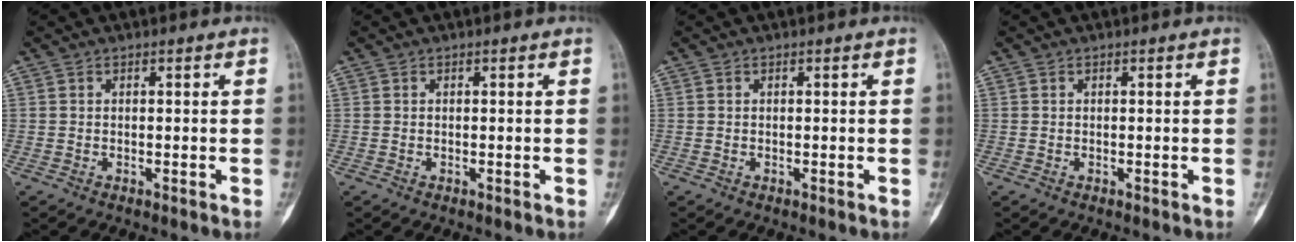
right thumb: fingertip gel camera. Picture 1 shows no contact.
{"total": 0.0}
{"total": 0.0}
{"total": 0.0}